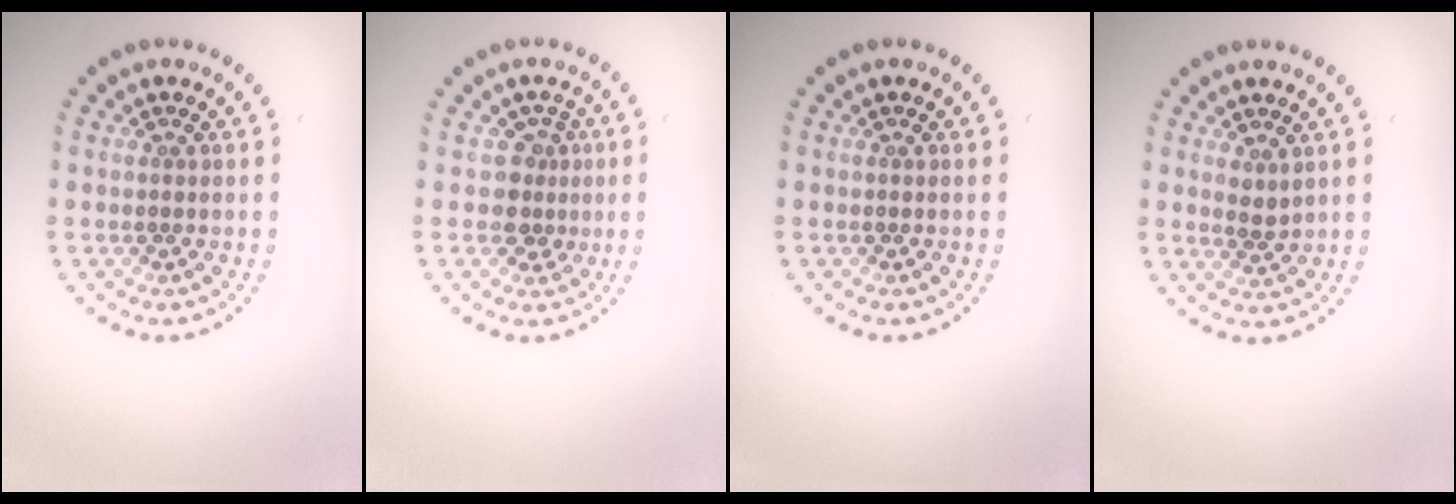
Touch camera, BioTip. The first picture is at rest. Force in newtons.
{"total": 2.2, "press": 1.9, "slide": 1.2}
{"total": 0.0}
{"total": 1.2, "press": 1.0, "slide": 0.7}